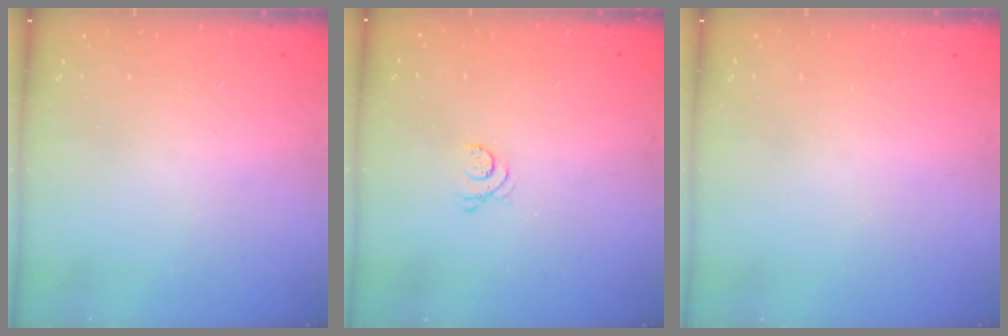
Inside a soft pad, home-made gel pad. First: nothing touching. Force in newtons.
{"total": 3.7, "press": 3.7, "slide": 0.5}
{"total": 0.0}